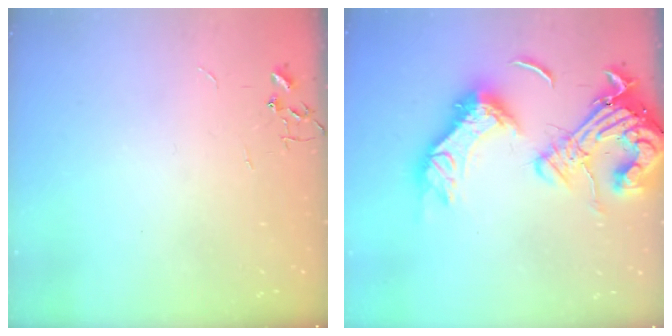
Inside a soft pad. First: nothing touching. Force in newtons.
{"total": 25.4, "press": 25.1, "slide": 3.8}